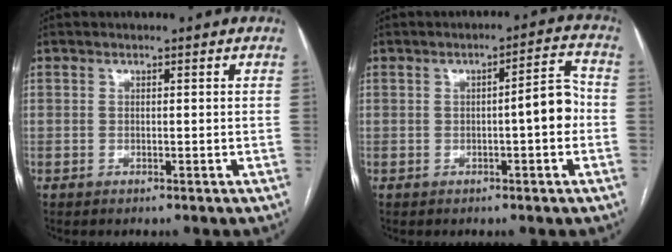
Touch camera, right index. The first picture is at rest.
{"total": 5.4, "force": [-0.7, 0.9, 5.3], "torque": [-0.068, 0.018, -0.012]}